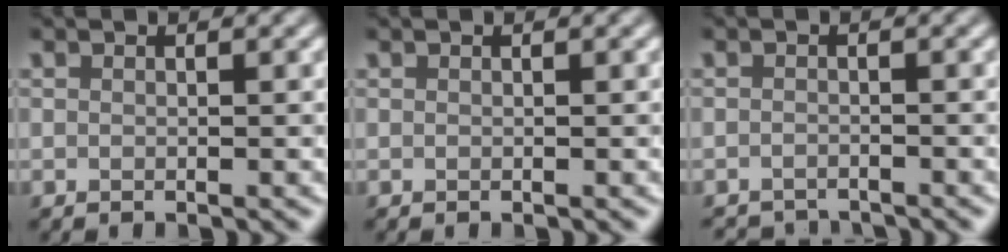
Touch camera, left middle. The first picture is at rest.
{"total": 0.0}
{"total": 2.5, "force": [-2.5, 0.2, 0.0], "torque": [0.005, -0.008, -0.040]}